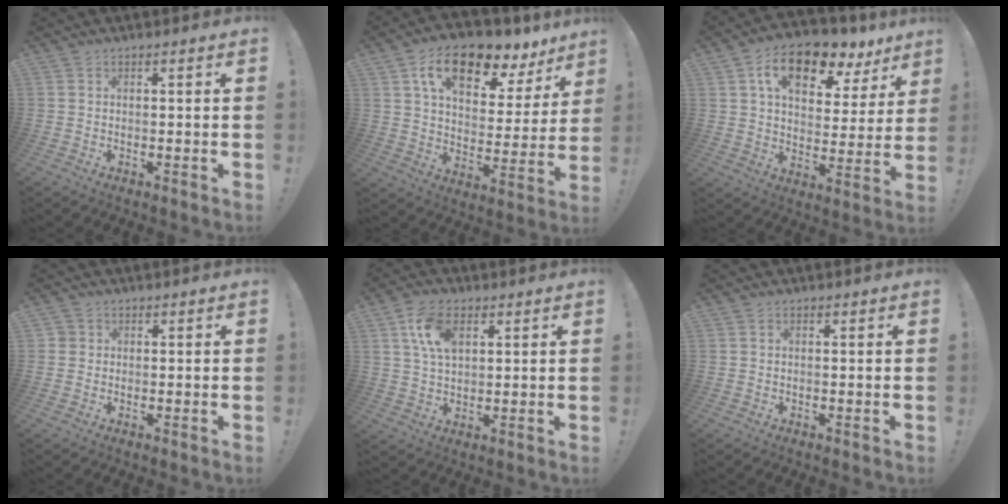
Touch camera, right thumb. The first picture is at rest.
{"total": 16.7, "force": [9.6, 8.3, 10.9], "torque": [-0.178, -0.045, 0.165]}
{"total": 15.6, "force": [8.6, 8.3, 10.1], "torque": [-0.161, -0.038, 0.150]}
{"total": 1.6, "force": [0.4, 1.6, 0.3], "torque": [-0.005, 0.001, 0.008]}
{"total": 10.1, "force": [3.9, 6.3, 6.9], "torque": [-0.122, 0.002, 0.074]}
{"total": 0.0}